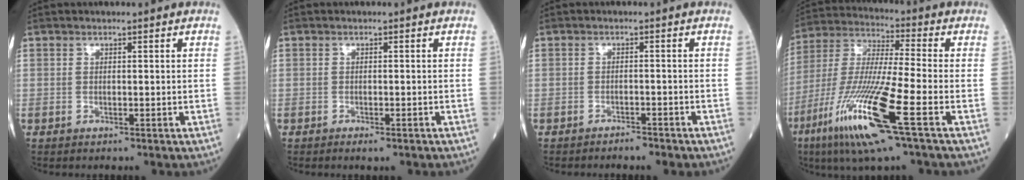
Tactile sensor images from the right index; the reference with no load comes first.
{"total": 1.7, "force": [-1.3, 0.3, 1.1], "torque": [-0.014, -0.003, -0.016]}
{"total": 2.2, "force": [-2.0, 0.3, 0.8], "torque": [-0.016, -0.002, -0.025]}
{"total": 17.5, "force": [-8.0, 0.4, 15.6], "torque": [-0.339, -0.036, -0.155]}